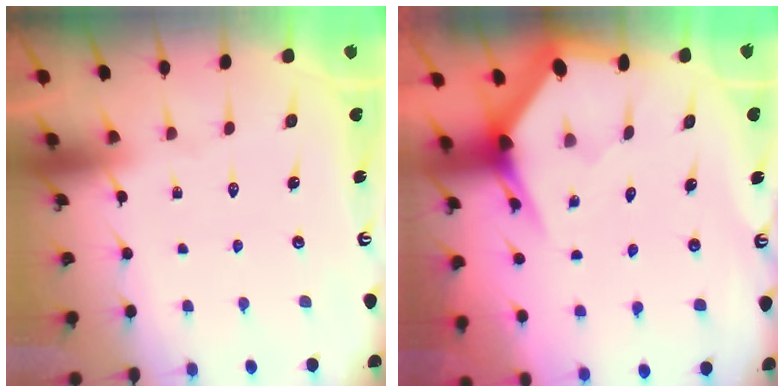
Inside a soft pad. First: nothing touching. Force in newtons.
{"total": 3.6, "press": 3.6, "slide": 0.2}